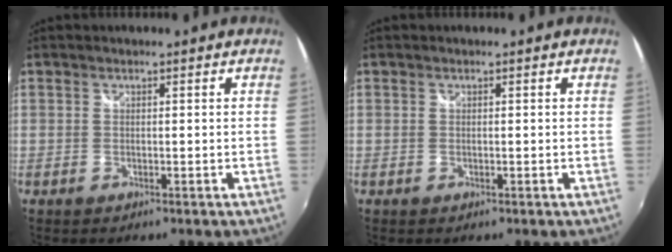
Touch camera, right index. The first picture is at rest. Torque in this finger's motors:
{"motor_torque": [0.35, 0.20, 0.17, 0.03]}